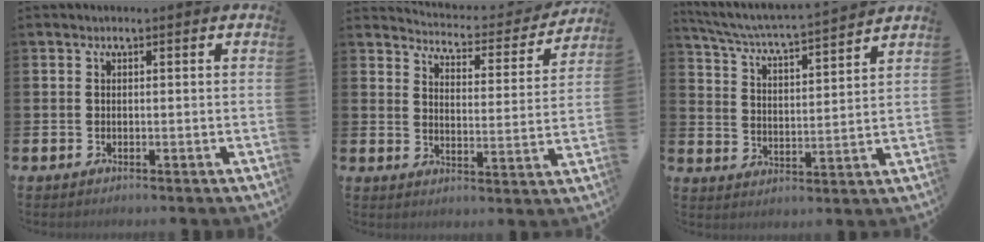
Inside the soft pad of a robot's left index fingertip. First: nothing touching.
{"total": 4.3, "force": [4.2, 0.8, 0.7], "torque": [-0.033, -0.038, 0.066]}
{"total": 5.0, "force": [4.8, -0.1, 1.4], "torque": [-0.054, -0.044, 0.077]}